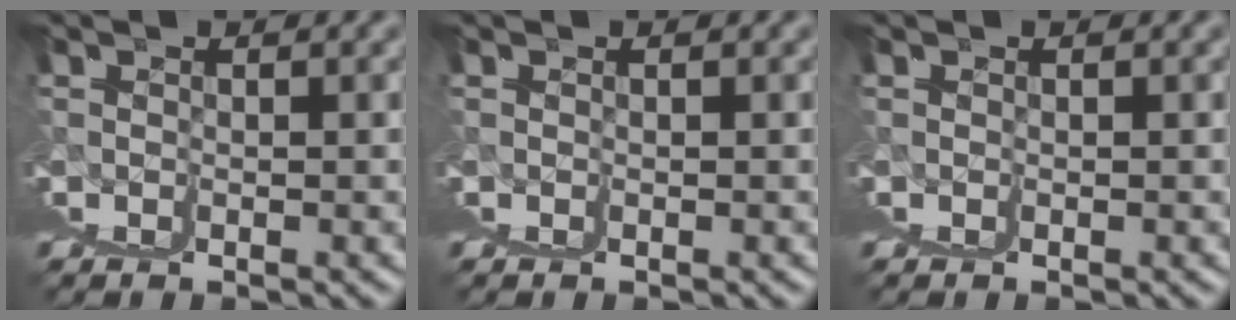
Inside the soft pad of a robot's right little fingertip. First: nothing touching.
{"total": 0.0}
{"total": 0.0}